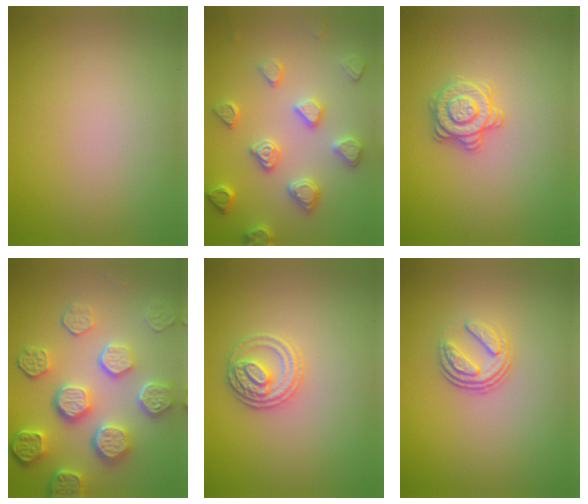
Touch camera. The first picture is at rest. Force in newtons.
{"total": 4.6, "press": 4.2, "slide": 2.0}
{"total": 2.8, "press": 2.7, "slide": 0.5}
{"total": 8.1, "press": 6.1, "slide": 5.3}
{"total": 2.7, "press": 2.6, "slide": 0.5}
{"total": 3.4, "press": 2.3, "slide": 2.5}